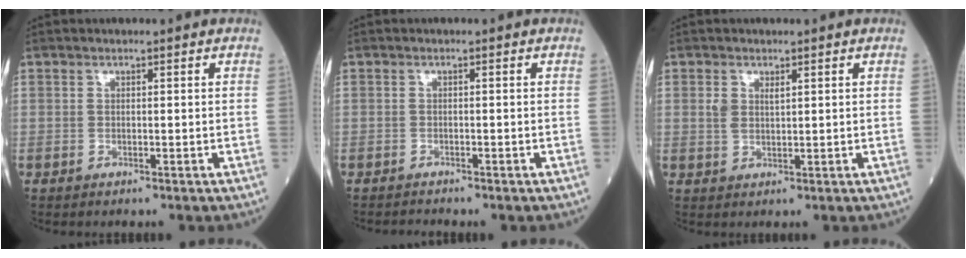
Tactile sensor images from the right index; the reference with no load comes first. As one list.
[{"total": 0.9, "force": [-0.9, -0.1, -0.2], "torque": [-0.001, -0.005, -0.016]}, {"total": 2.4, "force": [1.0, 1.2, 1.8], "torque": [-0.041, 0.005, 0.022]}]